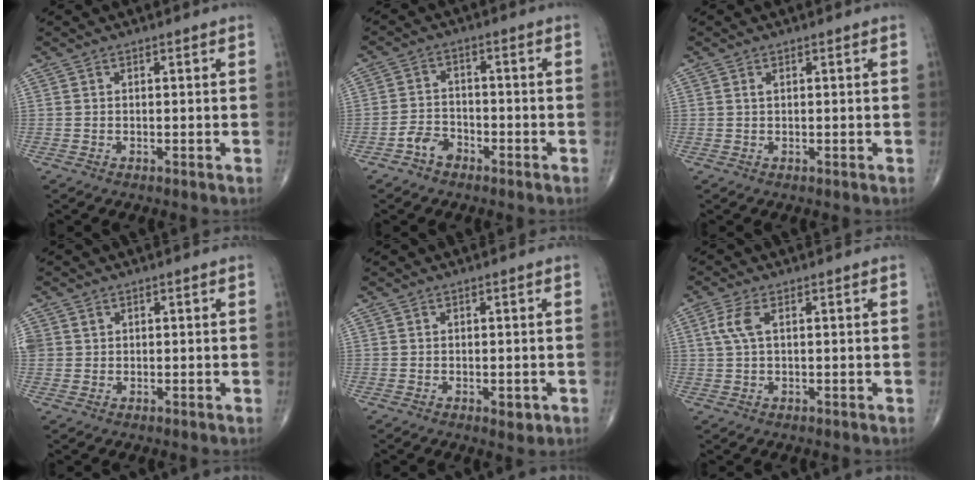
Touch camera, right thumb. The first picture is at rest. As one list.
[{"total": 4.2, "force": [-2.7, 2.8, 1.6], "torque": [-0.016, 0.025, -0.051]}, {"total": 0.6, "force": [0.2, 0.2, 0.4], "torque": [-0.010, 0.004, 0.005]}, {"total": 2.6, "force": [0.8, 2.3, 0.8], "torque": [-0.011, 0.002, 0.021]}, {"total": 1.9, "force": [-0.6, 1.0, 1.5], "torque": [-0.012, -0.002, -0.005]}, {"total": 3.7, "force": [1.0, 1.4, 3.3], "torque": [-0.090, 0.012, 0.021]}]